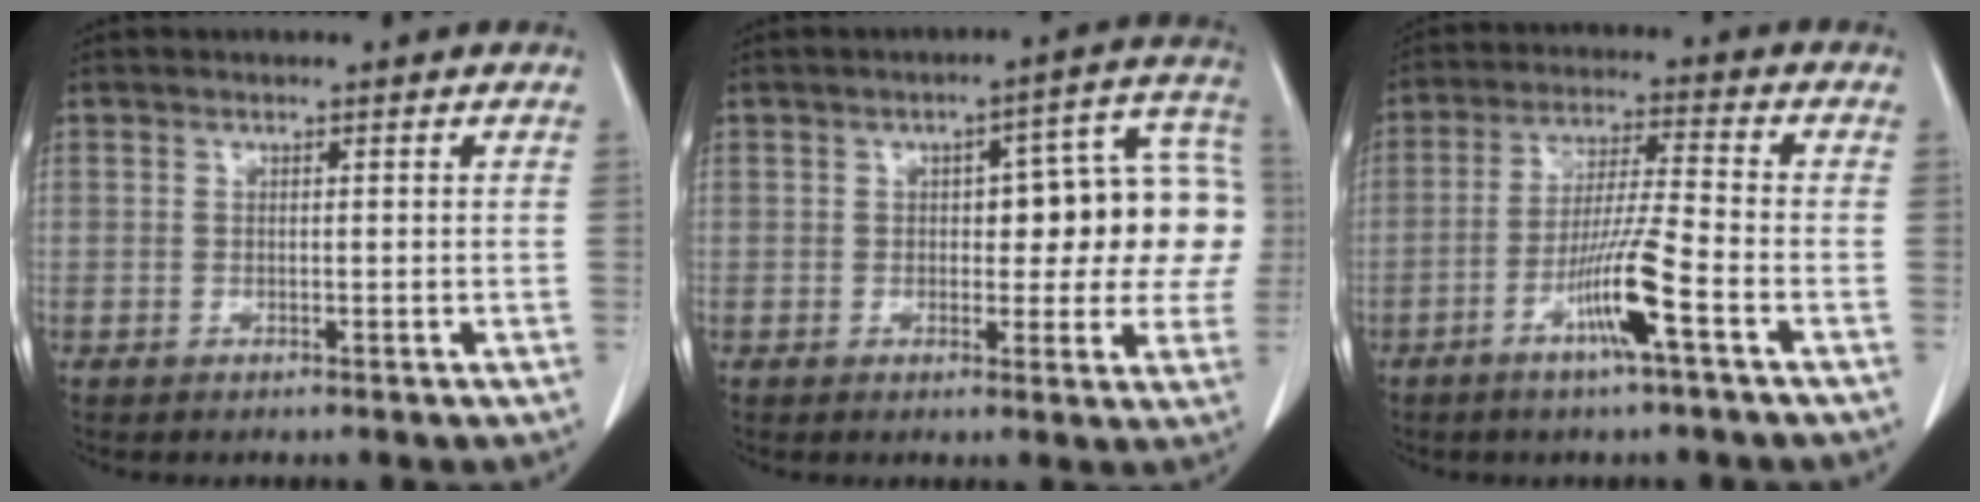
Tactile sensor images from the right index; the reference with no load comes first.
{"total": 13.8, "force": [0.9, 5.3, 12.8], "torque": [-0.146, 0.044, 0.012]}
{"total": 8.9, "force": [-4.2, -0.5, 7.8], "torque": [-0.152, -0.007, -0.081]}